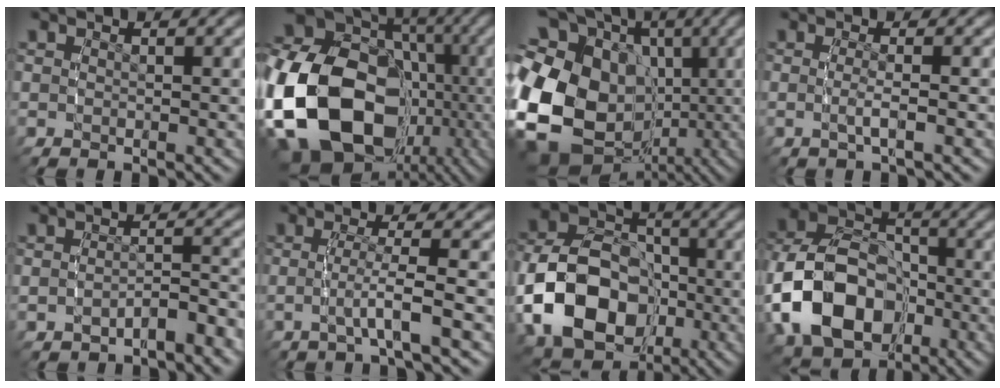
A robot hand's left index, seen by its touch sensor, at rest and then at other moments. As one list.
[{"total": 25.7, "force": [-4.2, 20.0, 15.6], "torque": [-0.358, -0.087, -0.040]}, {"total": 20.9, "force": [-1.9, 16.8, 12.3], "torque": [-0.276, -0.067, -0.015]}, {"total": 1.3, "force": [-0.5, -0.2, 1.2], "torque": [-0.034, -0.006, -0.008]}, {"total": 3.0, "force": [-2.5, 1.0, 1.5], "torque": [-0.021, 0.003, -0.041]}, {"total": 2.7, "force": [-1.2, -0.6, 2.3], "torque": [-0.049, -0.004, -0.018]}, {"total": 15.9, "force": [-2.7, 13.1, 8.6], "torque": [-0.192, -0.045, -0.042]}, {"total": 13.8, "force": [-2.3, 11.0, 8.1], "torque": [-0.179, -0.036, -0.035]}]